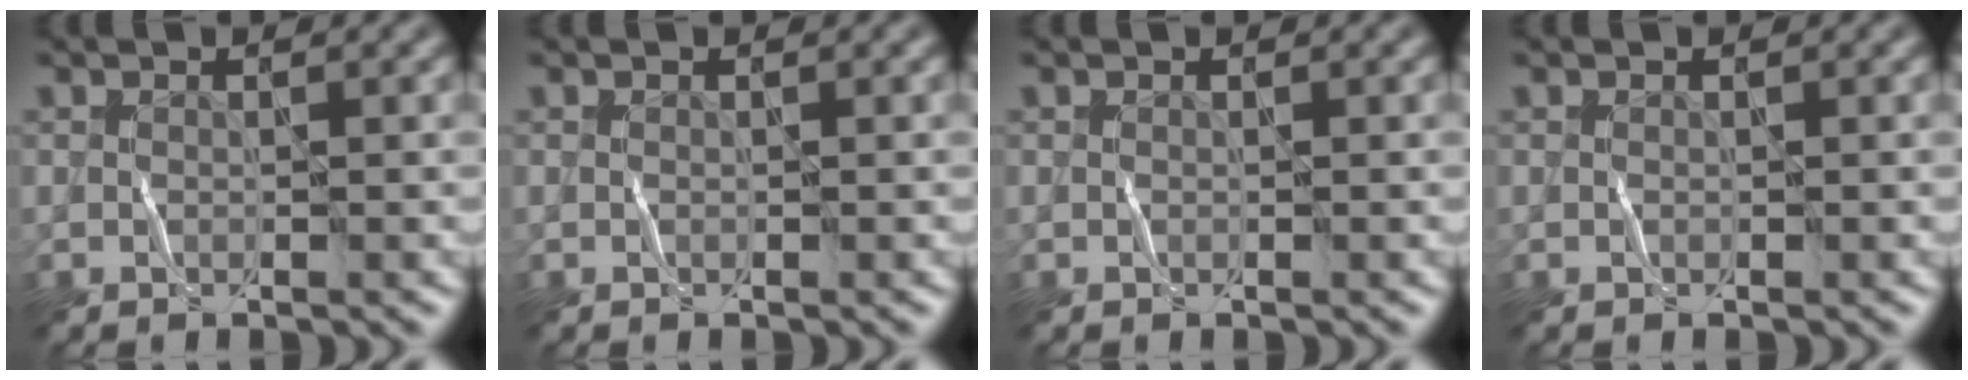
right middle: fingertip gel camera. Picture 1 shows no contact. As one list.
[{"total": 0.0}, {"total": 0.0}, {"total": 0.0}]